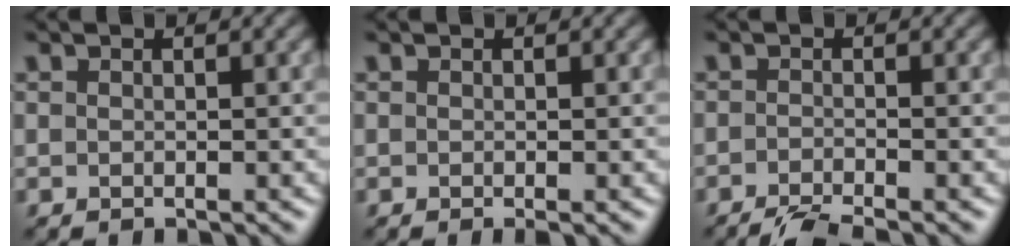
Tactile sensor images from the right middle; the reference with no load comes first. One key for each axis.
{"total": 0.8, "fx": -0.2, "fy": 0.2, "fz": 0.8, "tx": -0.013, "ty": -0.004, "tz": -0.003}
{"total": 3.9, "fx": -3.3, "fy": 0.4, "fz": 2.1, "tx": -0.035, "ty": -0.003, "tz": -0.066}